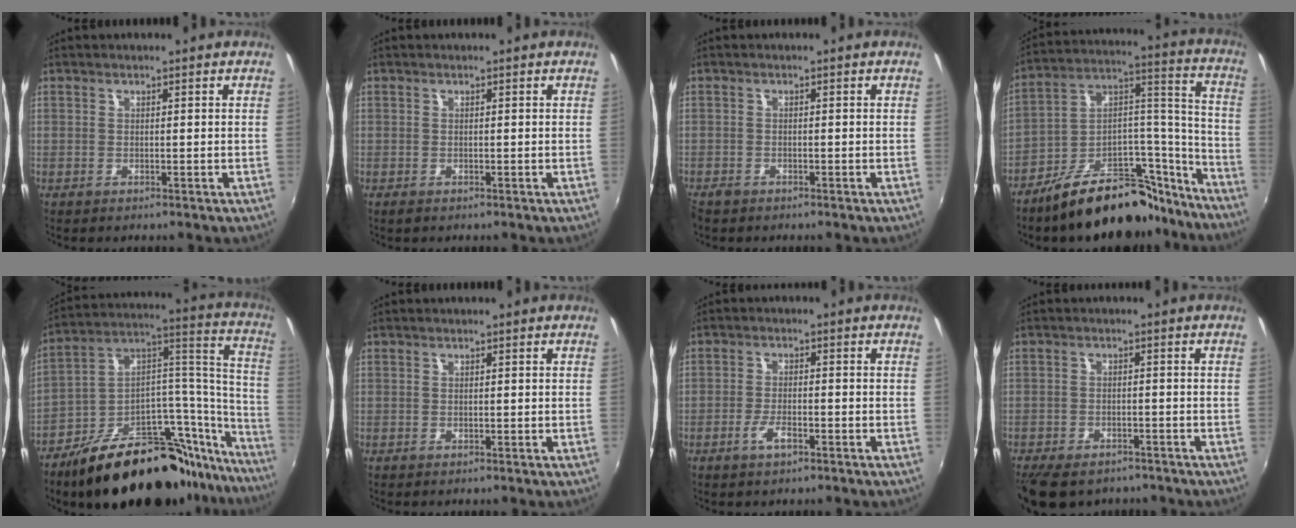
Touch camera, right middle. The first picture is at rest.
{"total": 0.5, "force": [-0.3, 0.3, 0.2], "torque": [-0.005, -0.004, -0.007]}
{"total": 1.8, "force": [-1.5, 0.9, 0.6], "torque": [-0.017, -0.005, -0.029]}
{"total": 22.8, "force": [-18.0, 9.1, 10.6], "torque": [-0.136, 0.069, -0.260]}
{"total": 32.3, "force": [-22.8, 12.6, 19.1], "torque": [-0.229, 0.058, -0.333]}
{"total": 0.0}
{"total": 3.5, "force": [-2.1, 1.0, 2.6], "torque": [-0.059, -0.002, -0.038]}
{"total": 8.8, "force": [-6.8, 4.0, 4.0], "torque": [-0.096, -0.018, -0.106]}